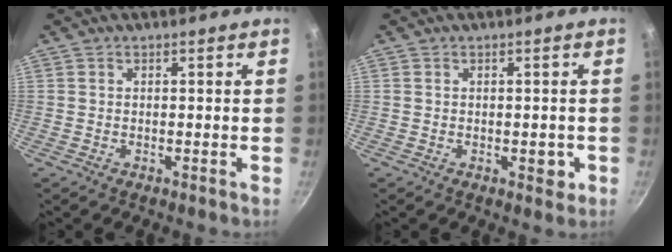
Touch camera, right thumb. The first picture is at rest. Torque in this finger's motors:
{"motor_torque": [0.22, 0.28, 0.58, 0.12, 0.11]}